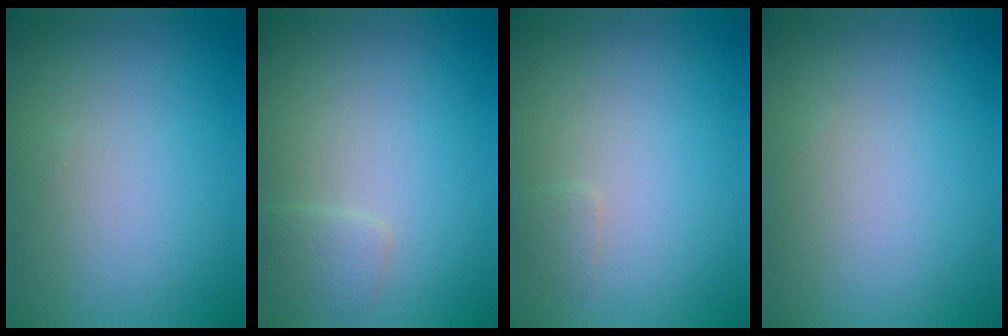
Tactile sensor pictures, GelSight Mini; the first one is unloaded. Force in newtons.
{"total": 1.5, "press": 1.5, "slide": 0.0}
{"total": 0.7, "press": 0.7, "slide": 0.0}
{"total": 0.0}